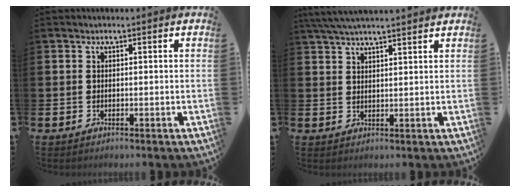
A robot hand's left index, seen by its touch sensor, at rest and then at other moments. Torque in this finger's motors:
{"motor_torque": [-0.06, -1.20, 0.72, 0.21]}